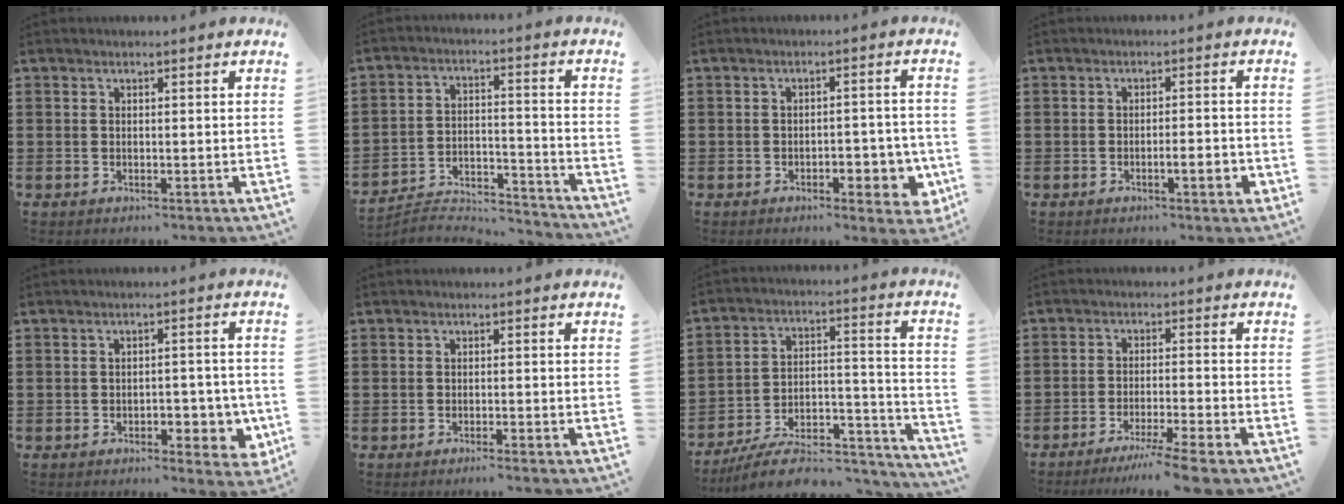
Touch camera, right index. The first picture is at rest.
{"total": 4.8, "force": [-4.7, 0.7, 0.8], "torque": [-0.015, 0.004, -0.097]}
{"total": 4.8, "force": [-2.0, 2.2, 3.7], "torque": [-0.043, 0.001, -0.038]}
{"total": 3.2, "force": [-1.1, 0.6, 2.9], "torque": [-0.048, 0.002, -0.020]}
{"total": 4.6, "force": [-1.8, 2.5, 3.4], "torque": [-0.040, 0.003, -0.035]}
{"total": 1.0, "force": [-0.8, -0.1, 0.5], "torque": [-0.010, -0.001, -0.015]}
{"total": 9.2, "force": [-7.7, 2.8, 4.1], "torque": [-0.055, 0.022, -0.143]}
{"total": 4.9, "force": [-4.0, -0.6, 2.8], "torque": [-0.051, -0.016, -0.077]}